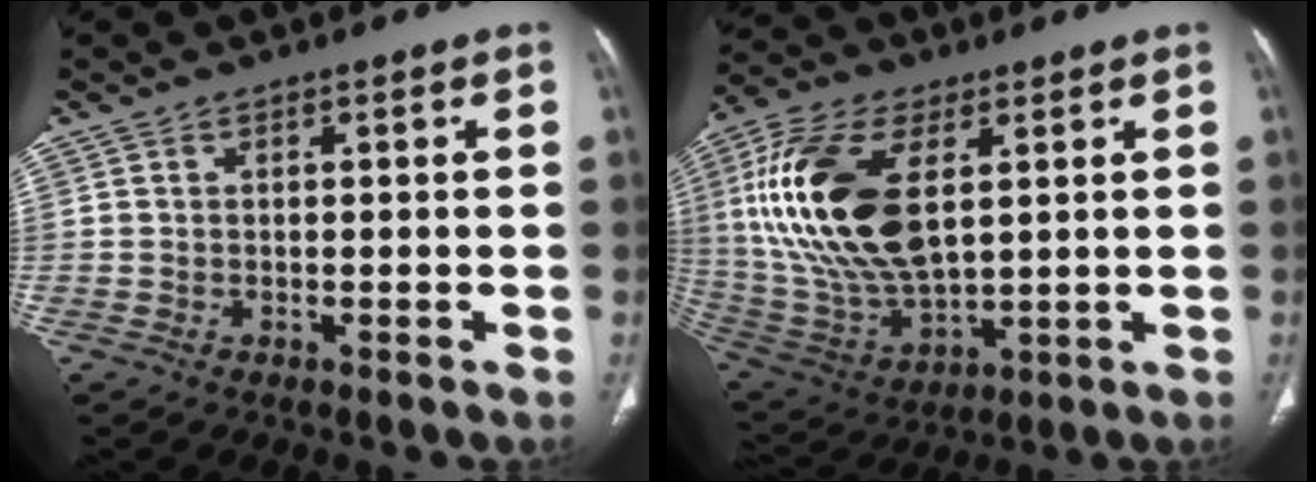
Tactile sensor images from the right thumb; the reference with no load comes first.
{"total": 22.8, "force": [5.2, 11.8, 18.8], "torque": [-0.385, -0.018, 0.101]}